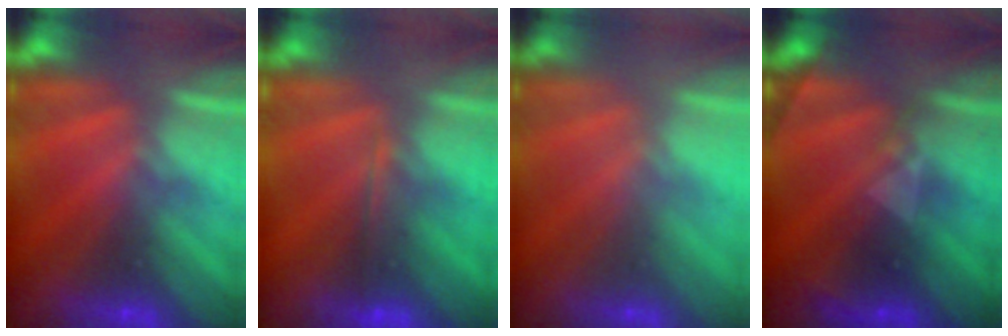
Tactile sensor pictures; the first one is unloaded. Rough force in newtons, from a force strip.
{"total": 1.9}
{"total": 2.1}
{"total": 2.5}